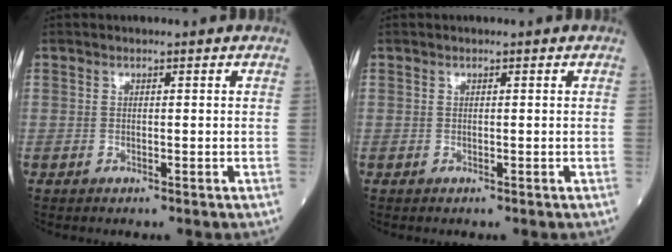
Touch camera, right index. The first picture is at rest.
{"total": 0.0}